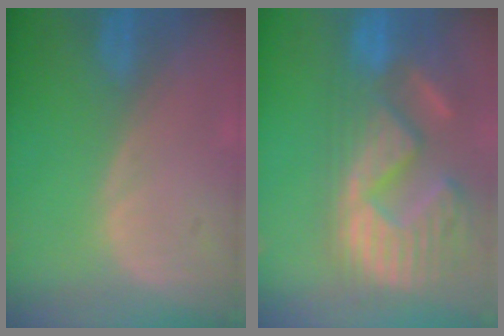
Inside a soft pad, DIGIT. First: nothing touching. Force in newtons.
{"total": 15.4, "press": 12.6, "slide": 8.8}